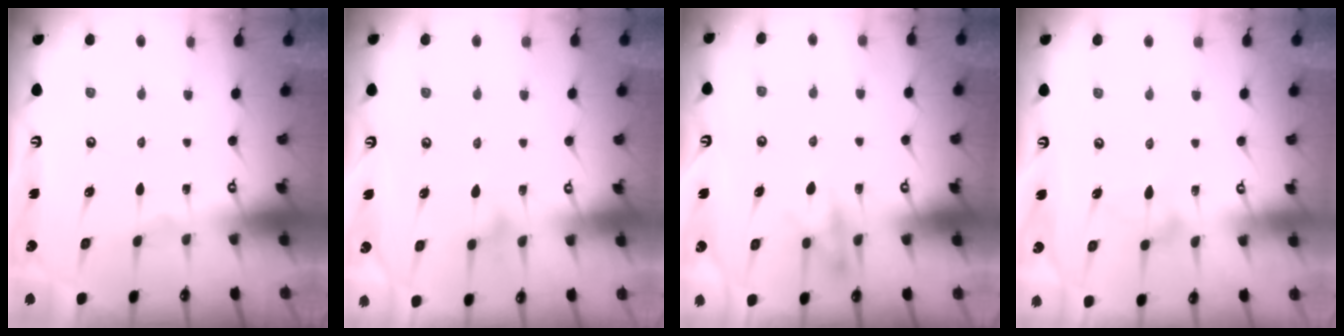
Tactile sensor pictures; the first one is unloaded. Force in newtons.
{"total": 9.1, "press": 9.0, "slide": 0.6}
{"total": 10.0, "press": 9.9, "slide": 1.3}
{"total": 8.8, "press": 8.8, "slide": 0.5}